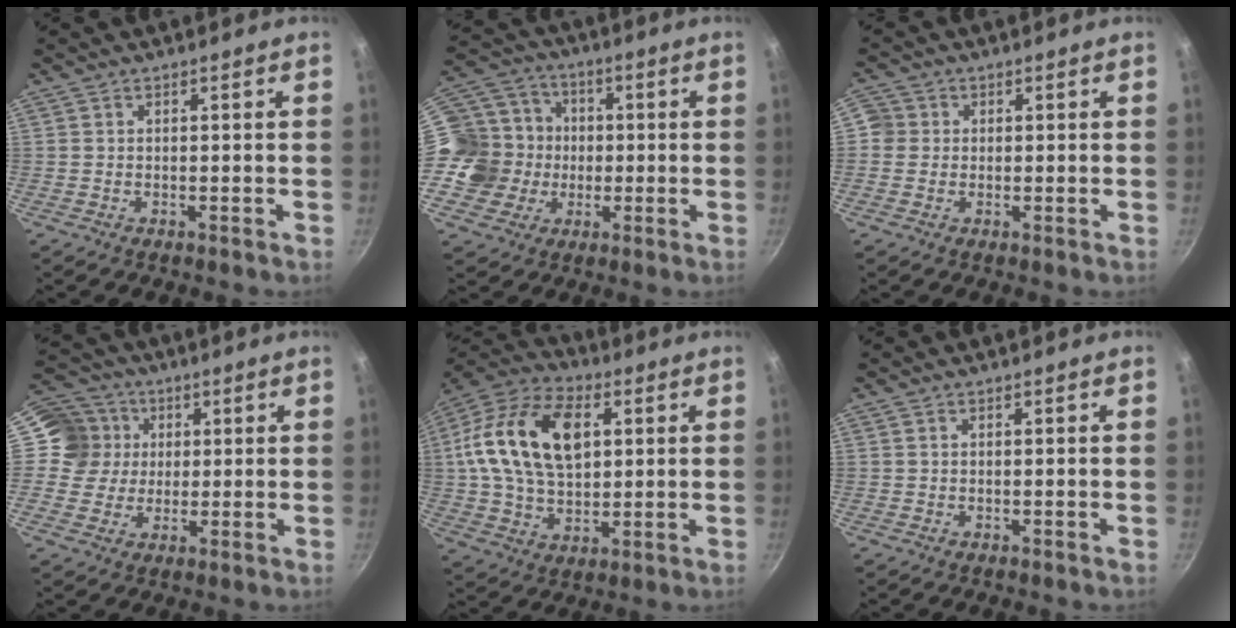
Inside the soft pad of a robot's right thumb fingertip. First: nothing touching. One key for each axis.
{"total": 15.2, "fx": -1.5, "fy": 14.0, "fz": 5.8, "tx": -0.087, "ty": 0.037, "tz": -0.029}
{"total": 3.4, "fx": -0.1, "fy": 3.3, "fz": 0.7, "tx": 0.014, "ty": 0.004, "tz": -0.012}
{"total": 9.4, "fx": 1.6, "fy": 9.0, "fz": 2.1, "tx": -0.008, "ty": 0.012, "tz": 0.012}
{"total": 21.8, "fx": 3.9, "fy": 15.6, "fz": 14.6, "tx": -0.233, "ty": 0.017, "tz": 0.057}
{"total": 0.0}